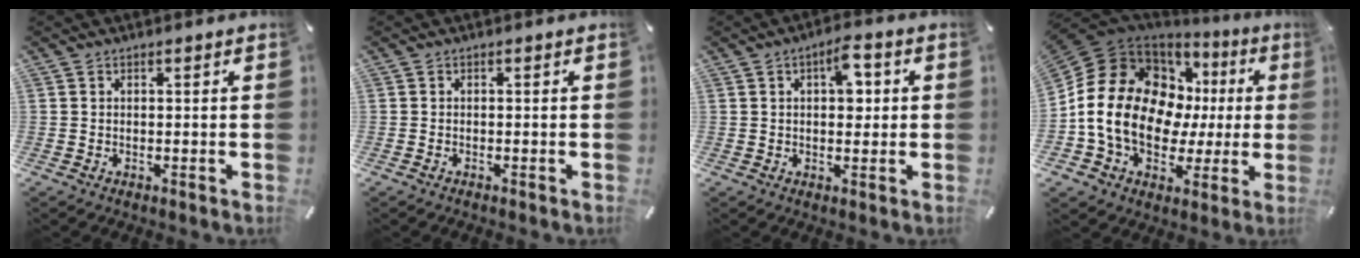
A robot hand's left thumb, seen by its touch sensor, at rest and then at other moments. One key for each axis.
{"total": 0.5, "fx": -0.4, "fy": 0.1, "fz": 0.3, "tx": -0.006, "ty": -0.004, "tz": -0.007}
{"total": 6.4, "fx": 1.3, "fy": 3.3, "fz": 5.3, "tx": -0.073, "ty": 0.001, "tz": 0.015}
{"total": 21.0, "fx": 0.6, "fy": 15.9, "fz": 13.8, "tx": -0.273, "ty": -0.014, "tz": 0.020}